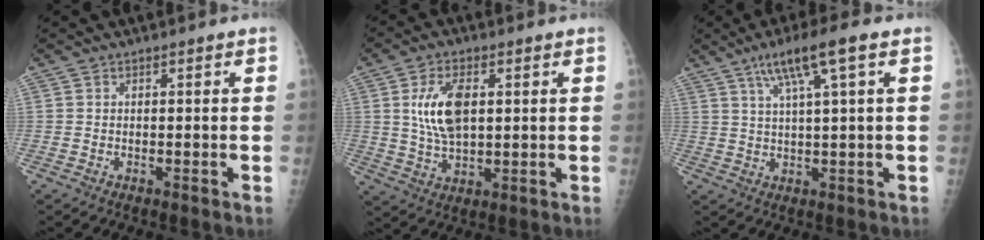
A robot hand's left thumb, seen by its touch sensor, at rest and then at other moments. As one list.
[{"total": 9.8, "force": [2.2, 5.0, 8.1], "torque": [-0.149, -0.007, 0.047]}, {"total": 9.1, "force": [4.4, 0.4, 7.9], "torque": [-0.149, 0.000, 0.080]}]